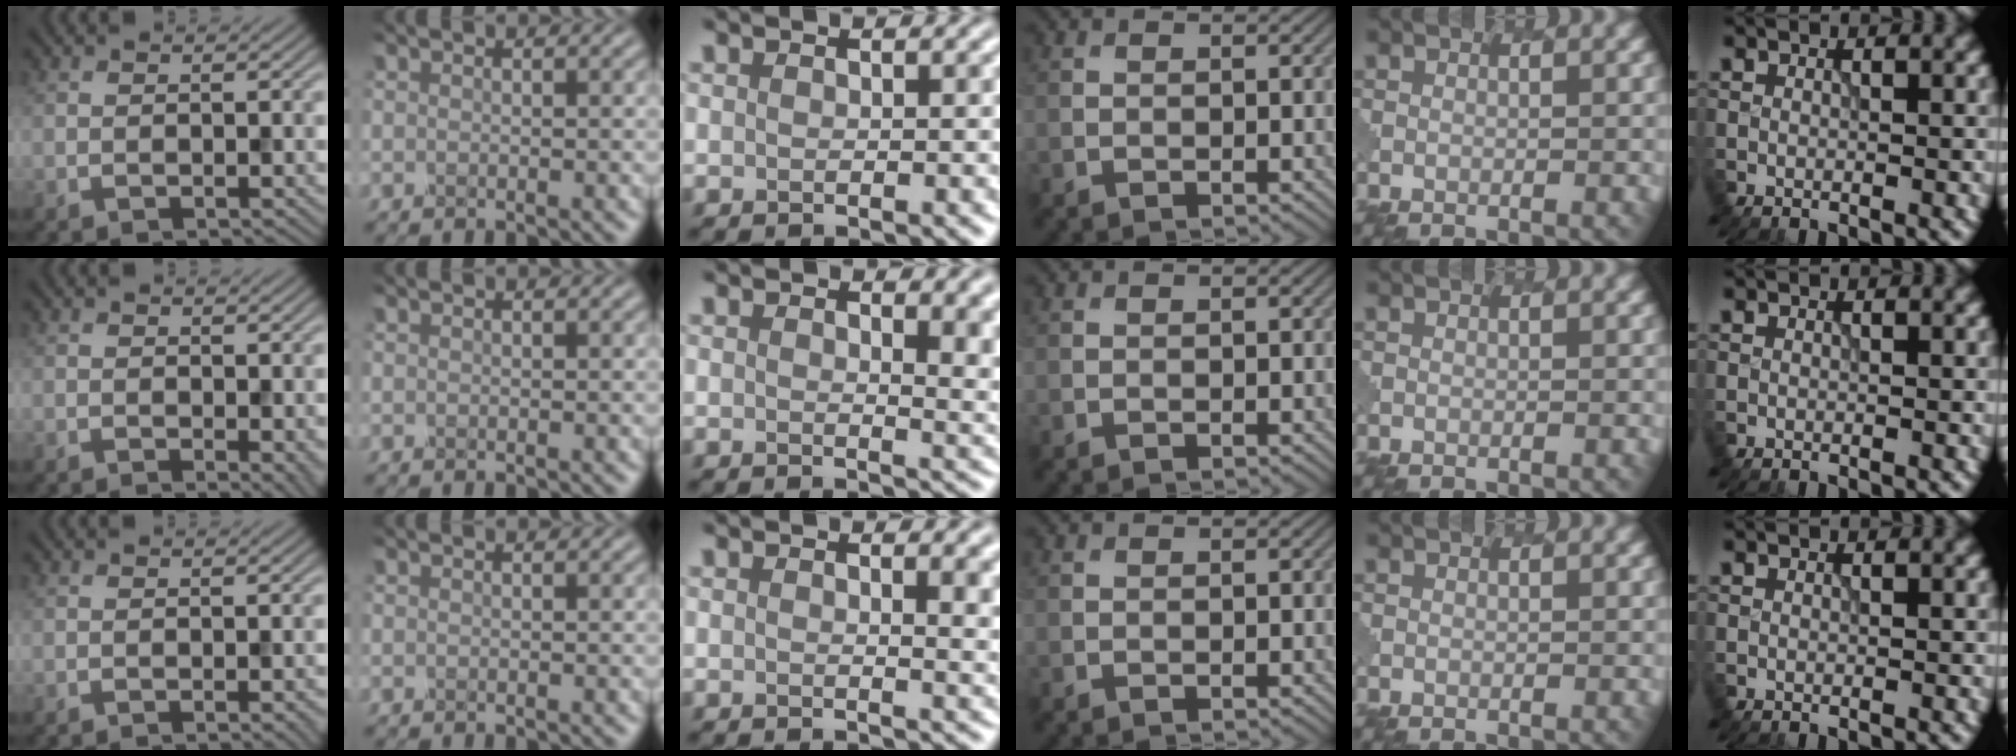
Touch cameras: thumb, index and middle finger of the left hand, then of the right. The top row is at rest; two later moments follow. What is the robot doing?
{"motion": "dispense", "object": "dispenser bottle"}